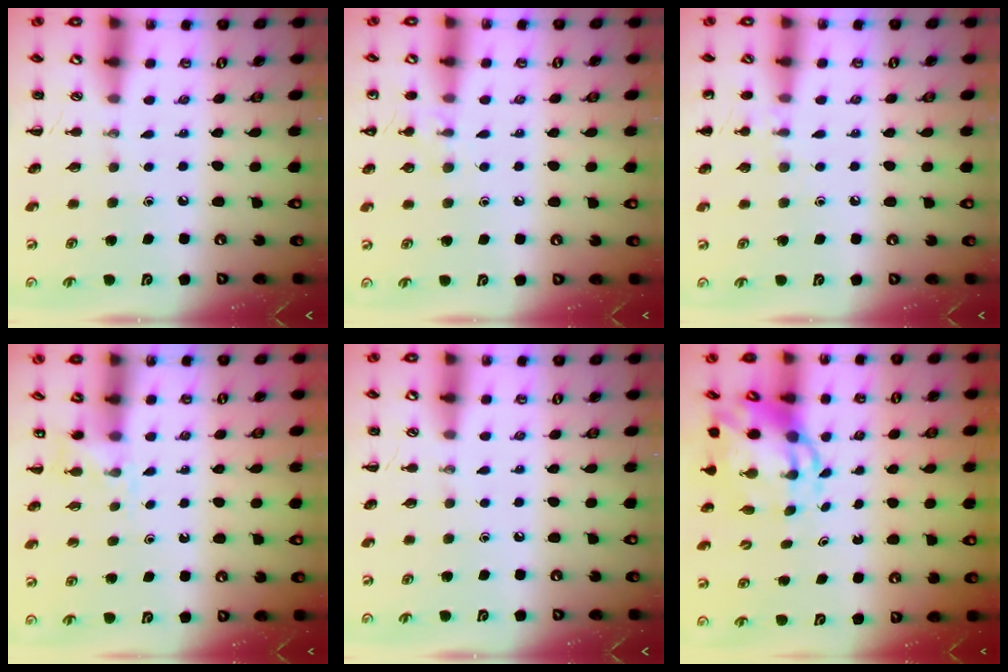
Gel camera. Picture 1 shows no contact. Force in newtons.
{"total": 8.1, "press": 7.8, "slide": 2.1}
{"total": 6.1, "press": 5.8, "slide": 1.9}
{"total": 3.3, "press": 3.2, "slide": 1.0}
{"total": 0.0}
{"total": 5.8, "press": 5.5, "slide": 1.6}